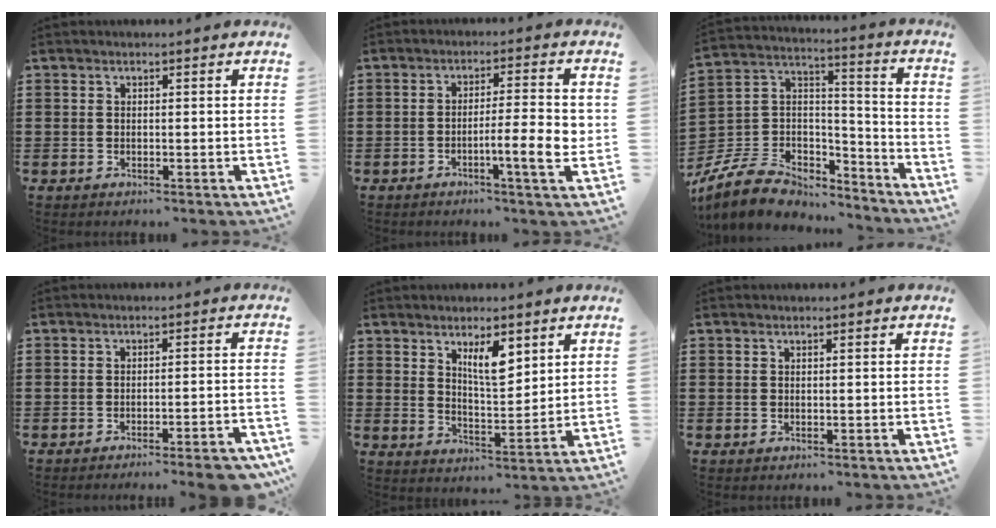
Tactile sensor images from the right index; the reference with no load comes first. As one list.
[{"total": 7.2, "force": [-2.1, 0.7, 6.8], "torque": [-0.103, -0.006, -0.037]}, {"total": 8.8, "force": [-6.9, 4.6, 2.9], "torque": [-0.091, 0.003, -0.138]}, {"total": 3.5, "force": [-3.0, -0.1, 1.9], "torque": [-0.029, -0.005, -0.055]}, {"total": 6.1, "force": [3.5, 2.1, 4.6], "torque": [-0.083, -0.005, 0.057]}, {"total": 0.0}]